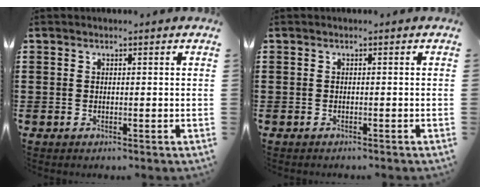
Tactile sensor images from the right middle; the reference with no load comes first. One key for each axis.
{"total": 0.0}